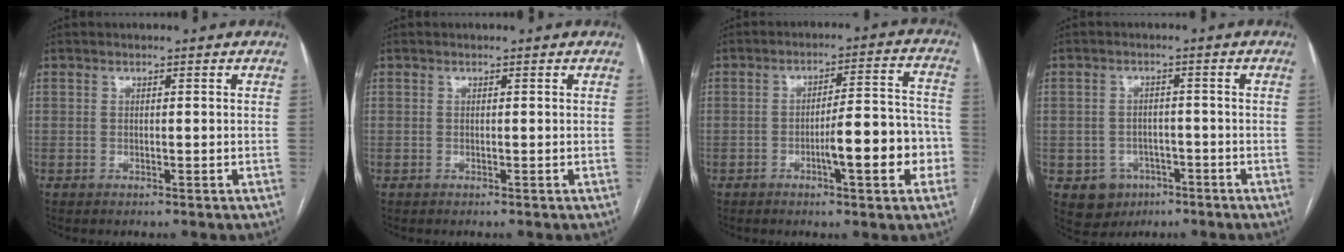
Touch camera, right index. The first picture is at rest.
{"total": 0.0}
{"total": 10.4, "force": [-3.4, 2.1, 9.7], "torque": [-0.132, 0.025, -0.045]}
{"total": 5.5, "force": [-2.5, 4.7, 1.1], "torque": [-0.014, 0.008, -0.029]}